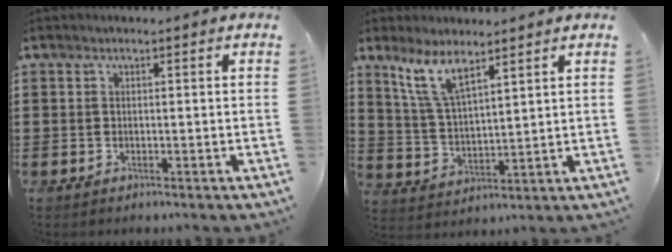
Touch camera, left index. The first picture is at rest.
{"total": 7.2, "force": [5.2, 1.8, 4.8], "torque": [-0.108, -0.007, 0.094]}